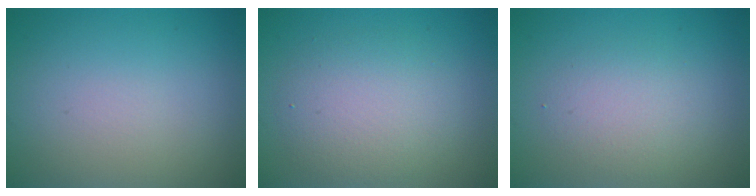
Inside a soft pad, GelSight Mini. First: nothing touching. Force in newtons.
{"total": 4.3, "press": 4.3, "slide": 0.2}
{"total": 2.6, "press": 2.6, "slide": 0.1}